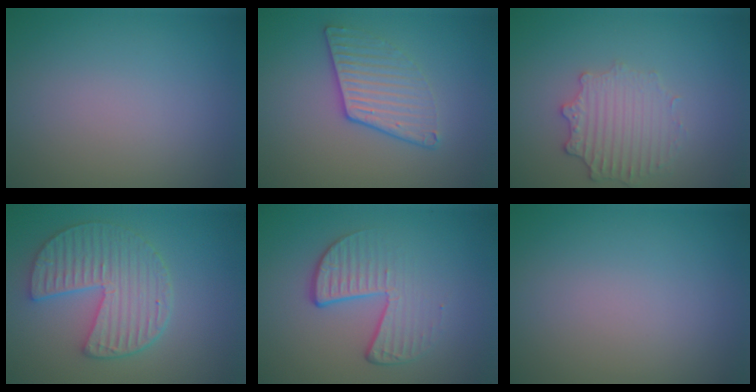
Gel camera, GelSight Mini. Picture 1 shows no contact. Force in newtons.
{"total": 3.1, "press": 2.7, "slide": 1.5}
{"total": 2.6, "press": 2.5, "slide": 0.9}
{"total": 4.9, "press": 4.2, "slide": 2.5}
{"total": 4.2, "press": 2.6, "slide": 3.3}
{"total": 0.0}